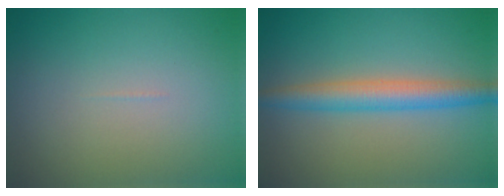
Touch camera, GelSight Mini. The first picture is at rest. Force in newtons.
{"total": 3.9, "press": 3.9, "slide": 0.0}